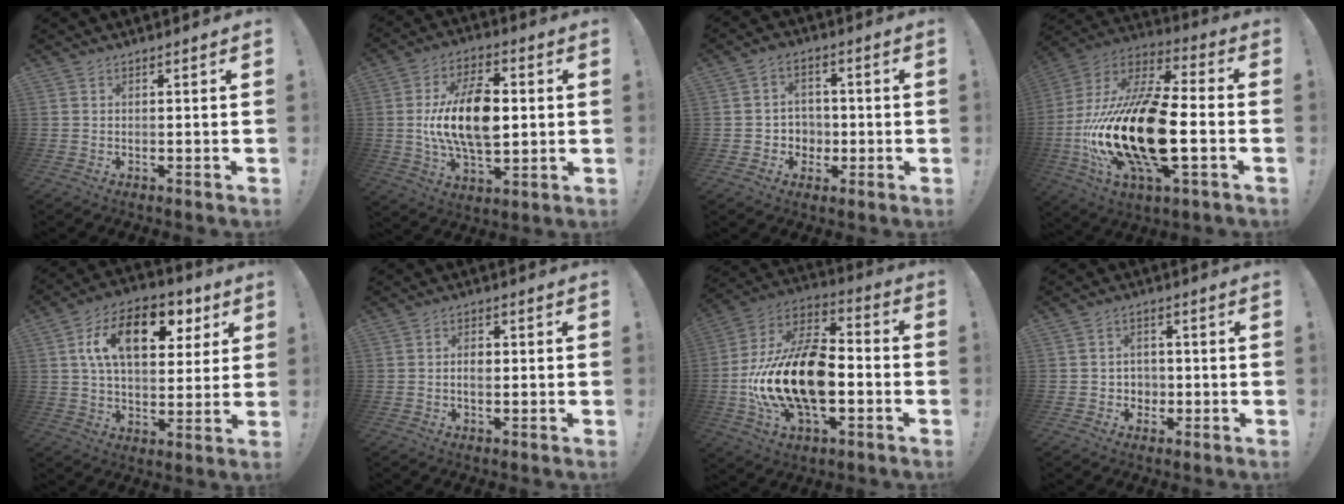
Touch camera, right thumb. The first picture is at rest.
{"total": 18.5, "force": [0.7, 10.8, 15.0], "torque": [-0.266, 0.005, 0.014]}
{"total": 5.9, "force": [0.0, 5.8, 1.3], "torque": [-0.021, -0.006, 0.000]}
{"total": 28.5, "force": [-6.1, 11.9, 25.1], "torque": [-0.517, 0.017, -0.096]}
{"total": 17.7, "force": [6.2, 10.5, 12.8], "torque": [-0.199, -0.005, 0.107]}
{"total": 3.1, "force": [0.0, 2.2, 2.2], "torque": [-0.019, 0.001, -0.006]}
{"total": 23.8, "force": [-3.9, 13.7, 19.0], "torque": [-0.363, 0.019, -0.058]}
{"total": 4.4, "force": [0.2, 4.3, 0.8], "torque": [-0.011, -0.003, 0.003]}